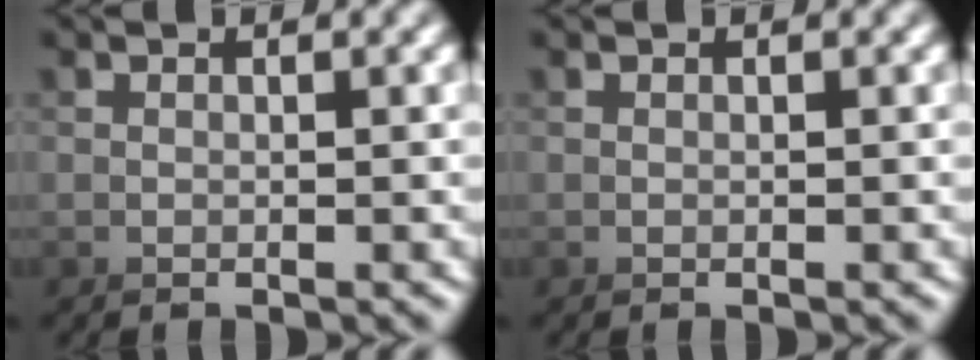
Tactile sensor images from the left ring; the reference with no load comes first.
{"total": 0.0}